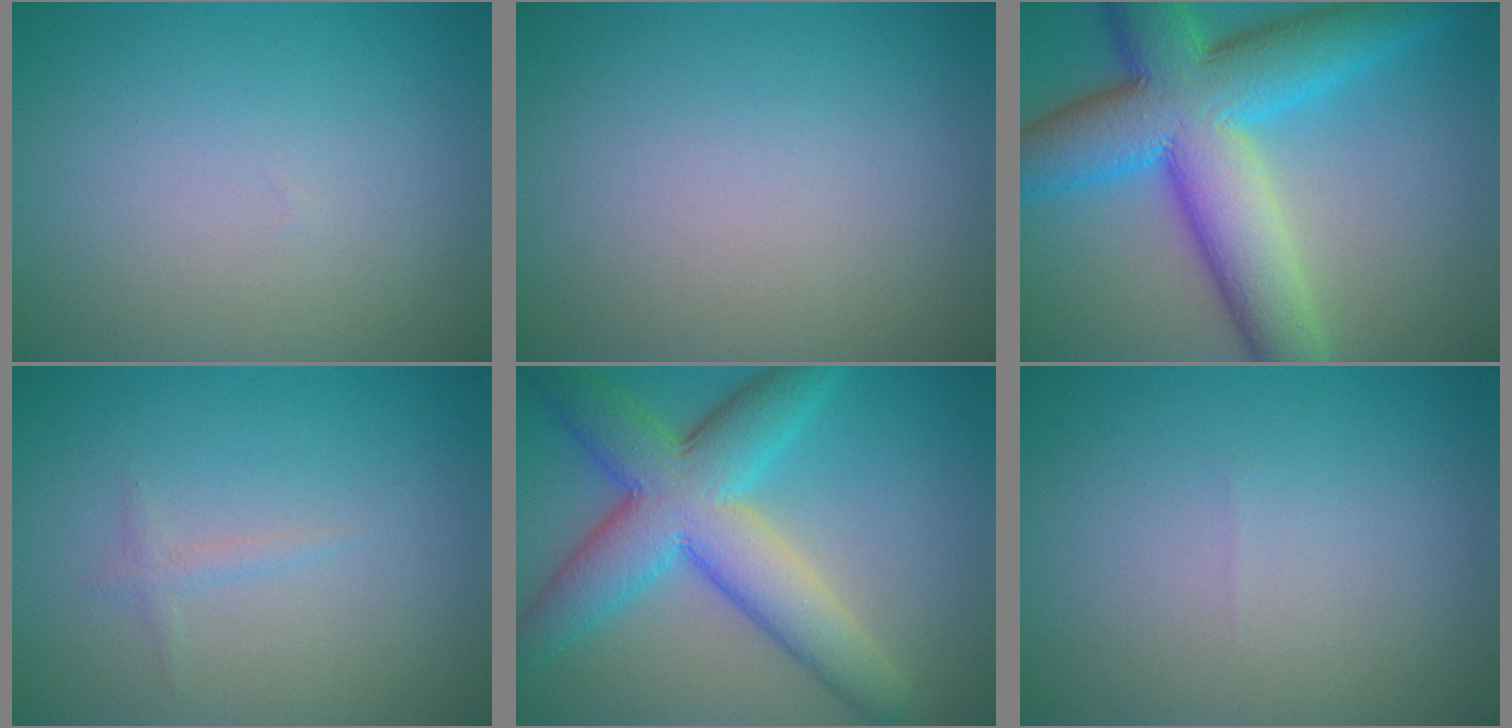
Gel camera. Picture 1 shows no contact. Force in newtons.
{"total": 0.0}
{"total": 12.8, "press": 12.8, "slide": 0.2}
{"total": 0.8, "press": 0.8, "slide": 0.0}
{"total": 9.2, "press": 9.2, "slide": 0.3}
{"total": 0.0}